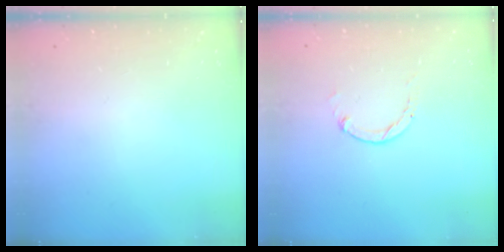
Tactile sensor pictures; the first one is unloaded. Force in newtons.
{"total": 1.2, "press": 1.2, "slide": 0.3}